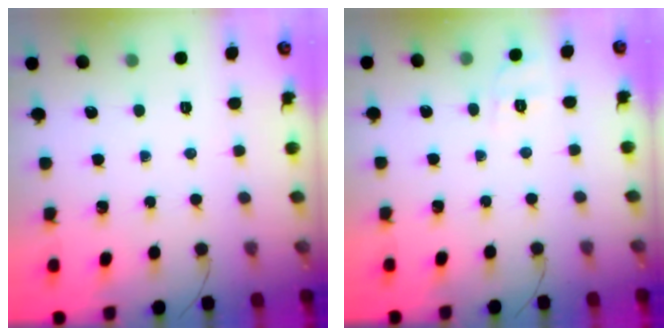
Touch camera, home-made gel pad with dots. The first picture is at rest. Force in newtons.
{"total": 5.3, "press": 4.8, "slide": 2.2}